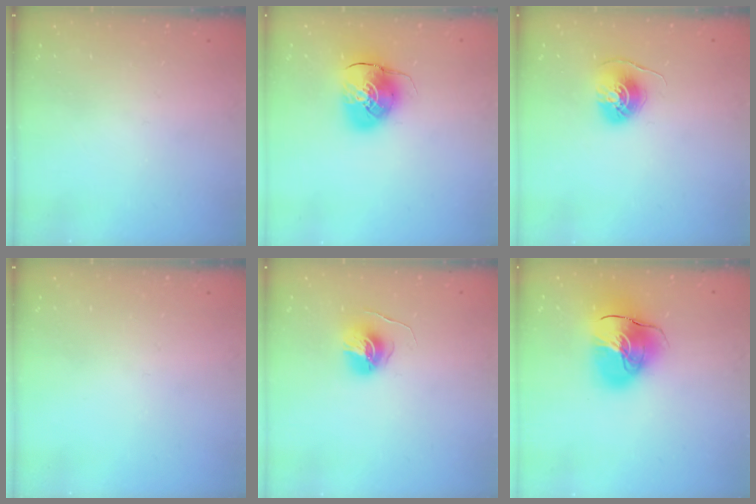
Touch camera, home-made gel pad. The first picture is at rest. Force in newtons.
{"total": 9.6, "press": 9.4, "slide": 1.7}
{"total": 7.1, "press": 7.1, "slide": 0.4}
{"total": 0.0}
{"total": 6.7, "press": 6.7, "slide": 0.4}
{"total": 16.2, "press": 16.0, "slide": 2.3}